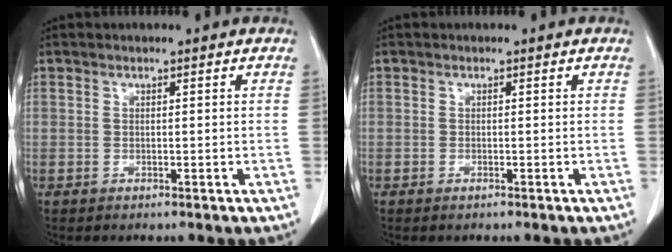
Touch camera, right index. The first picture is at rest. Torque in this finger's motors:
{"motor_torque": [0.25, -0.17, 0.02, 0.00]}